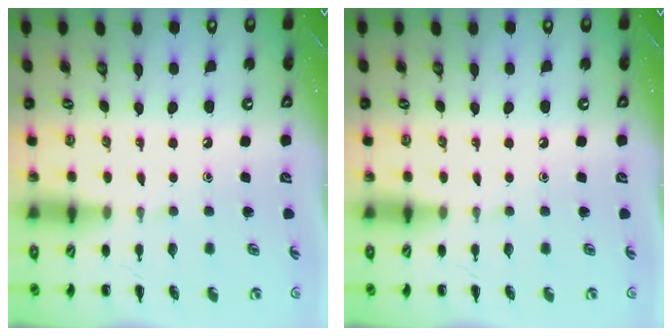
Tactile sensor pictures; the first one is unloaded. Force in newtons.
{"total": 0.0}